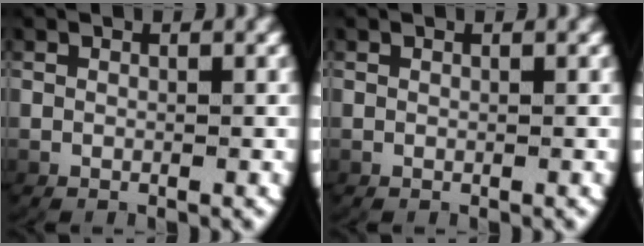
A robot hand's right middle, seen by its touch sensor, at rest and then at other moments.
{"total": 0.0}